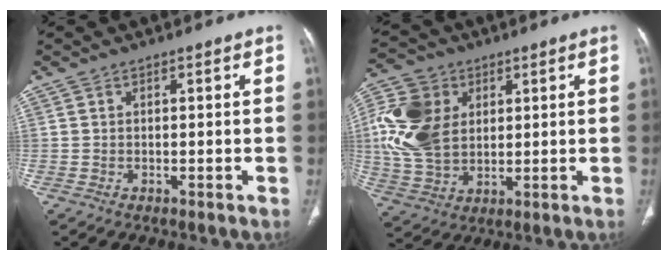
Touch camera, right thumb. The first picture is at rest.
{"total": 14.7, "force": [2.9, 10.9, 9.4], "torque": [-0.180, 0.000, 0.056]}